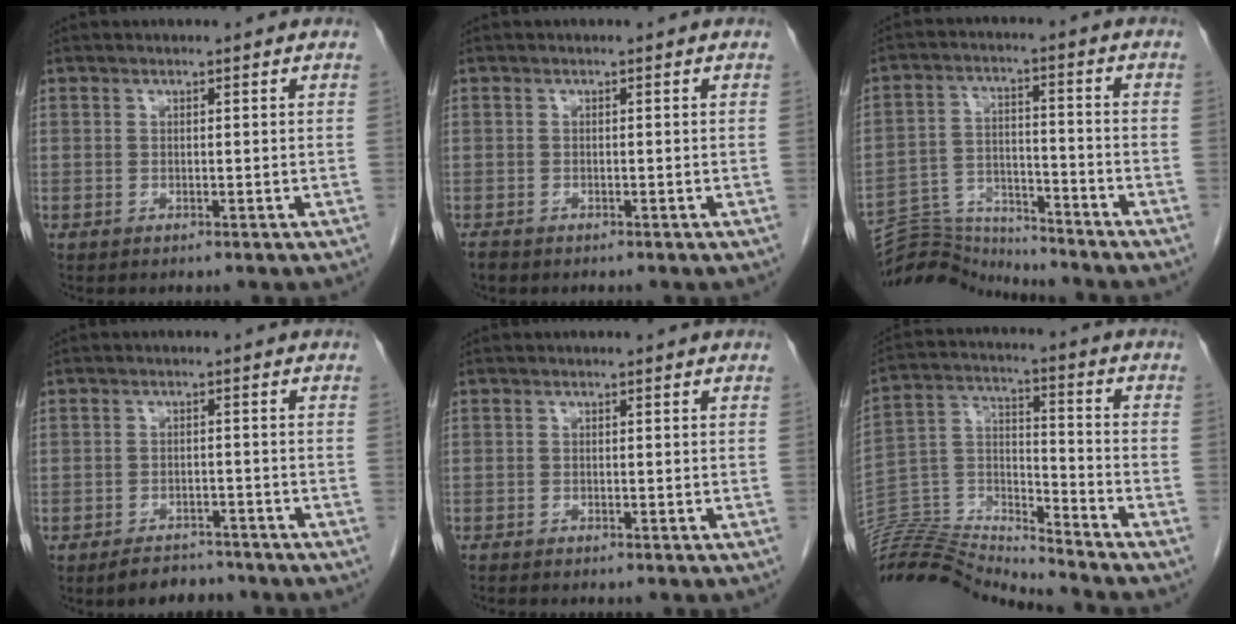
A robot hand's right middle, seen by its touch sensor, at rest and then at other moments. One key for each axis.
{"total": 1.1, "fx": -1.0, "fy": 0.2, "fz": 0.2, "tx": -0.012, "ty": -0.003, "tz": -0.020}
{"total": 10.0, "fx": -10.0, "fy": -0.1, "fz": -0.8, "tx": 0.008, "ty": 0.028, "tz": -0.177}
{"total": 4.5, "fx": -4.0, "fy": 1.8, "fz": 1.1, "tx": -0.016, "ty": 0.001, "tz": -0.059}
{"total": 1.6, "fx": -1.5, "fy": 0.1, "fz": 0.6, "tx": -0.011, "ty": -0.004, "tz": -0.021}
{"total": 16.9, "fx": -16.8, "fy": -1.3, "fz": 1.9, "tx": -0.028, "ty": 0.037, "tz": -0.297}